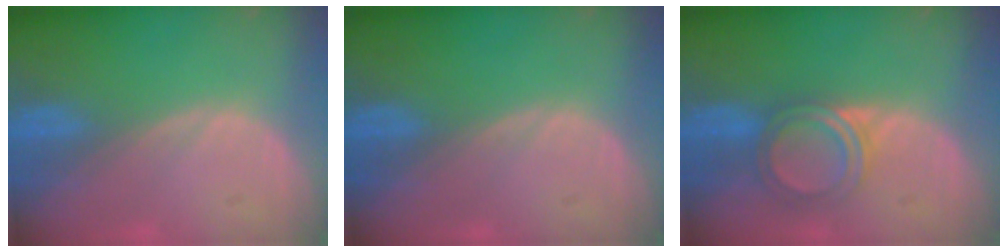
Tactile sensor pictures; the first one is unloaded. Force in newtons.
{"total": 0.0}
{"total": 5.0, "press": 4.8, "slide": 1.4}